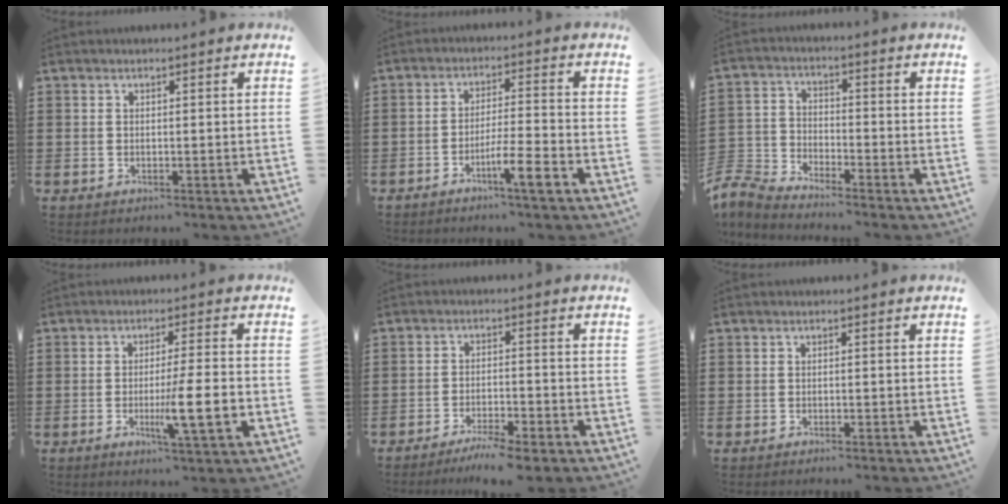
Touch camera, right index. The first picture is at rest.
{"total": 6.0, "force": [-3.7, 0.4, 4.7], "torque": [-0.083, -0.002, -0.067]}
{"total": 4.6, "force": [-4.5, 0.5, 0.7], "torque": [-0.046, -0.012, -0.101]}
{"total": 8.4, "force": [-2.1, 0.7, 8.1], "torque": [-0.136, -0.011, -0.035]}
{"total": 4.0, "force": [-3.7, -0.1, 1.6], "torque": [-0.035, -0.004, -0.074]}
{"total": 0.6, "force": [-0.6, 0.0, 0.2], "torque": [-0.006, -0.002, -0.011]}